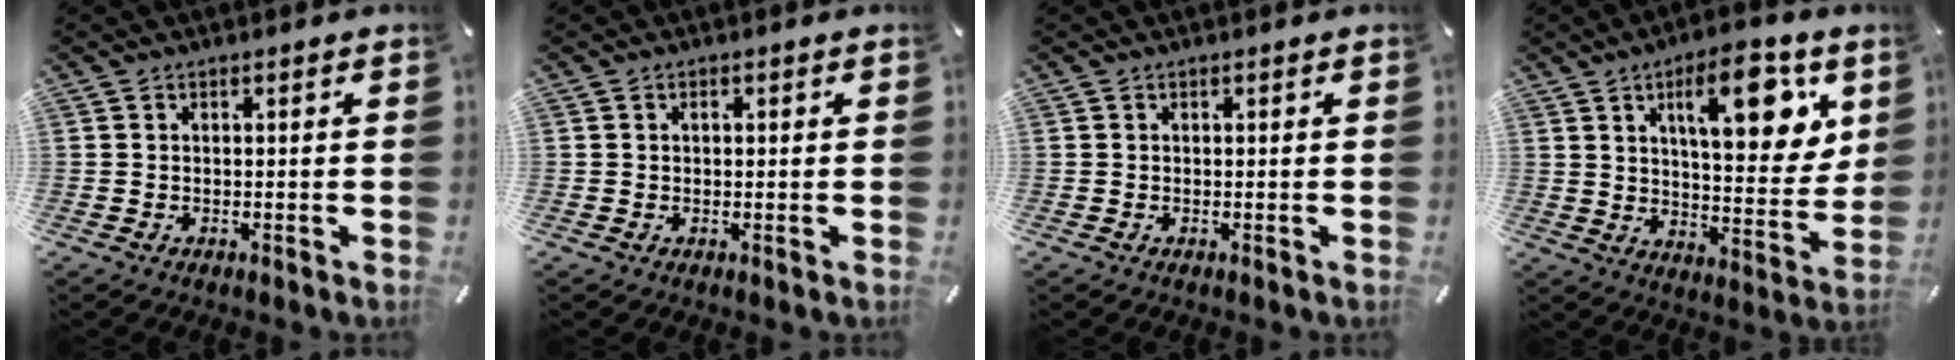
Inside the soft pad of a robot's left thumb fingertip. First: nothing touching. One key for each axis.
{"total": 0.8, "fx": 0.2, "fy": 0.6, "fz": 0.5, "tx": -0.011, "ty": 0.003, "tz": 0.003}
{"total": 0.0}
{"total": 16.9, "fx": 7.7, "fy": 6.6, "fz": 13.6, "tx": -0.183, "ty": -0.028, "tz": 0.114}